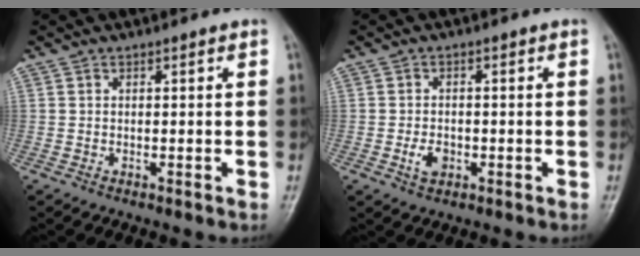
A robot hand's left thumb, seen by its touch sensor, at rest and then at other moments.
{"total": 3.3, "force": [-1.1, 2.3, 2.1], "torque": [-0.031, 0.002, -0.018]}